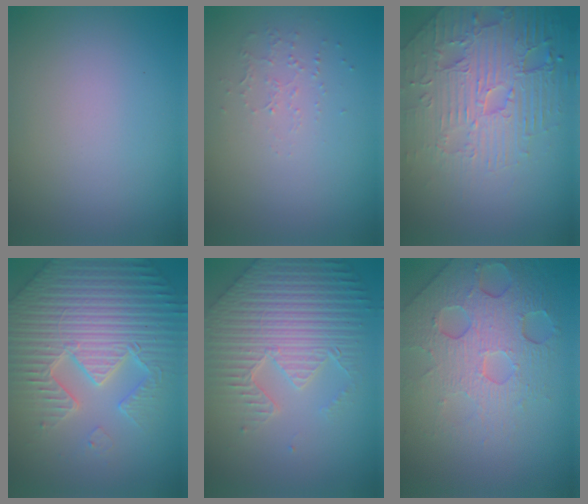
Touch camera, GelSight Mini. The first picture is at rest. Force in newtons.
{"total": 0.8, "press": 0.5, "slide": 0.6}
{"total": 6.0, "press": 5.2, "slide": 3.0}
{"total": 7.1, "press": 6.9, "slide": 1.8}
{"total": 7.5, "press": 5.6, "slide": 4.9}
{"total": 7.5, "press": 5.2, "slide": 5.4}